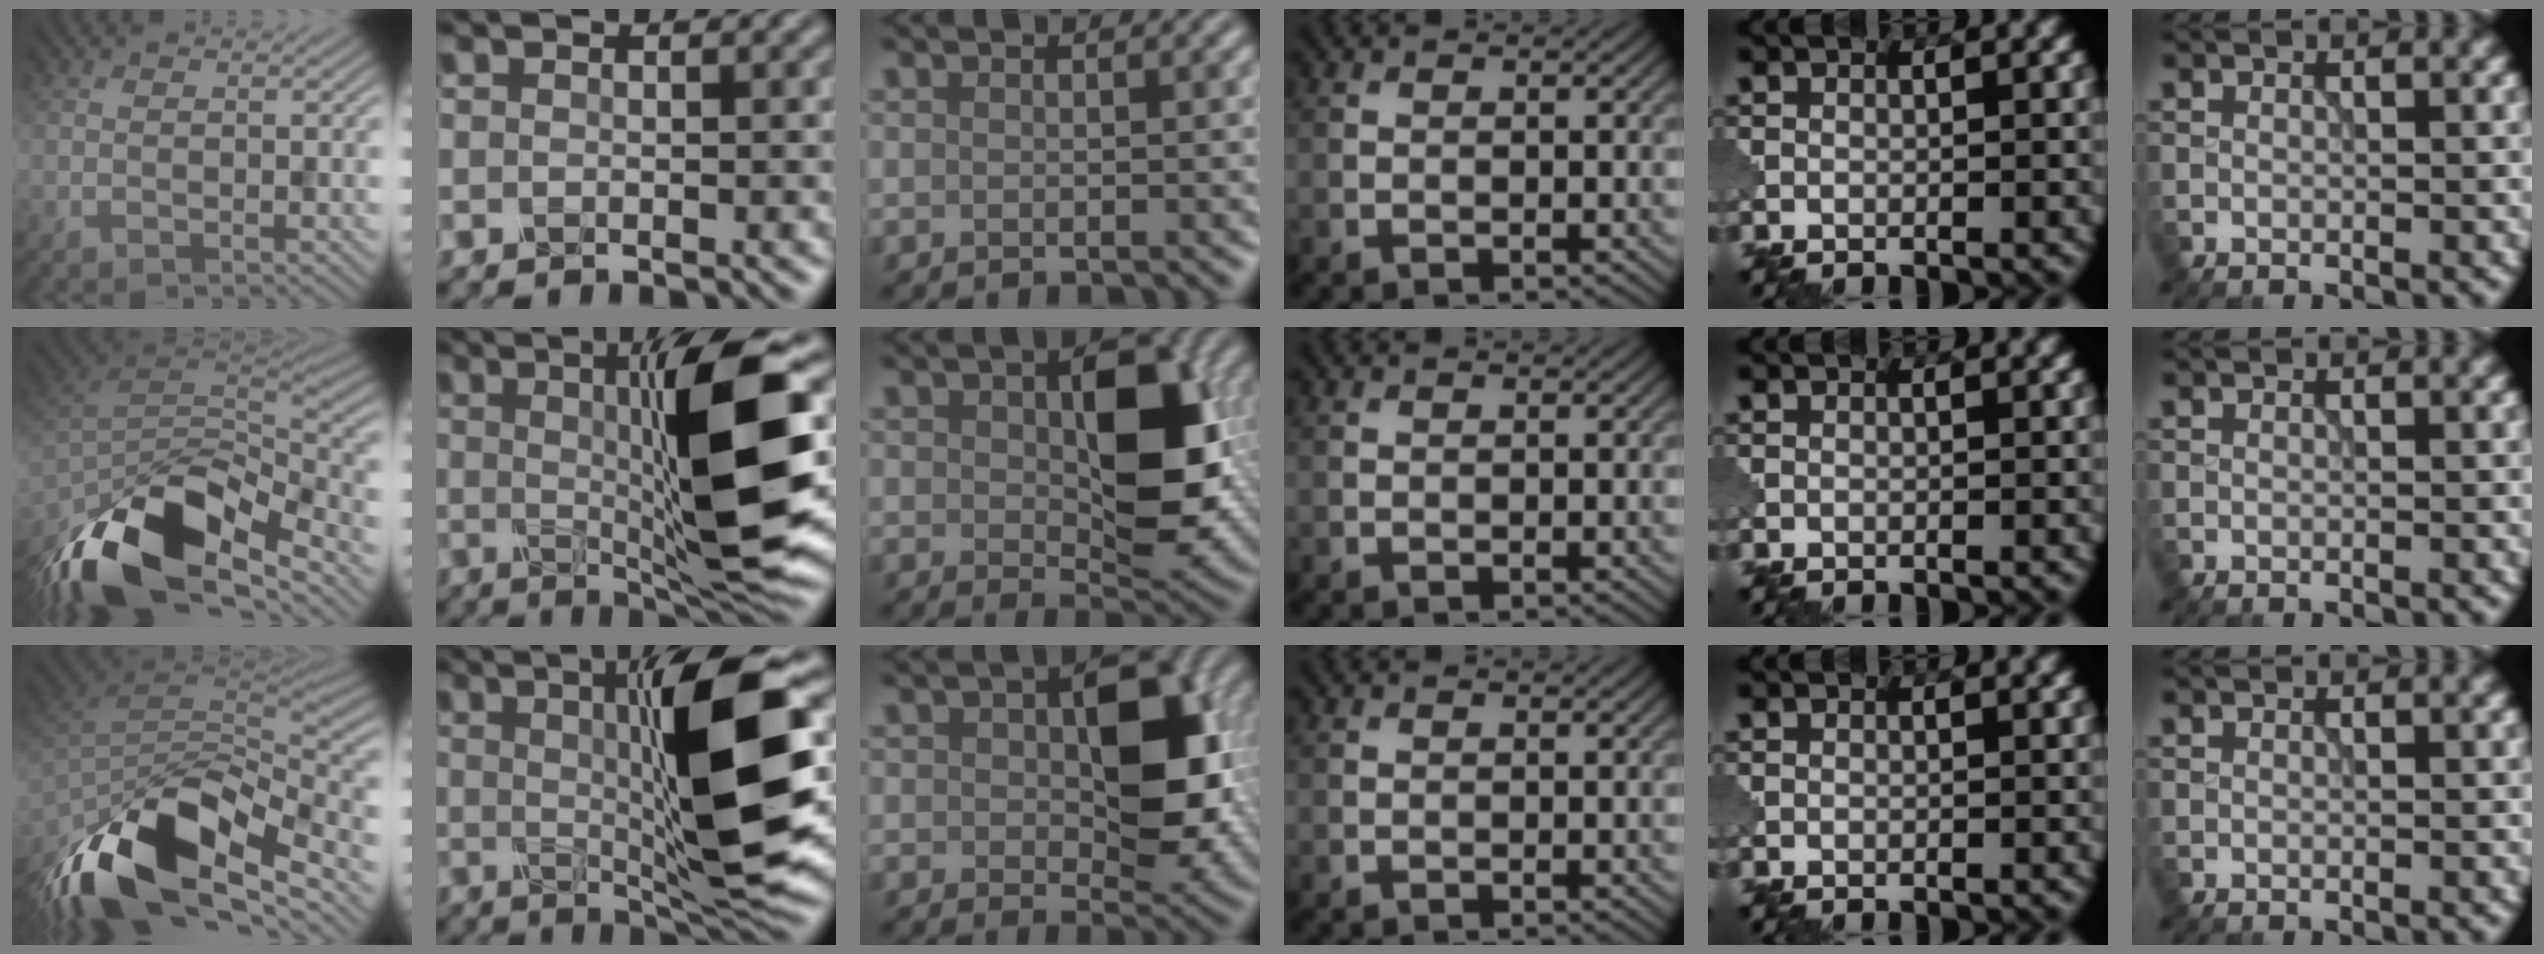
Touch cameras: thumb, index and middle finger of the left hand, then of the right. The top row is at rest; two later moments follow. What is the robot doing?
{"motion": "shake", "object": "sieve"}